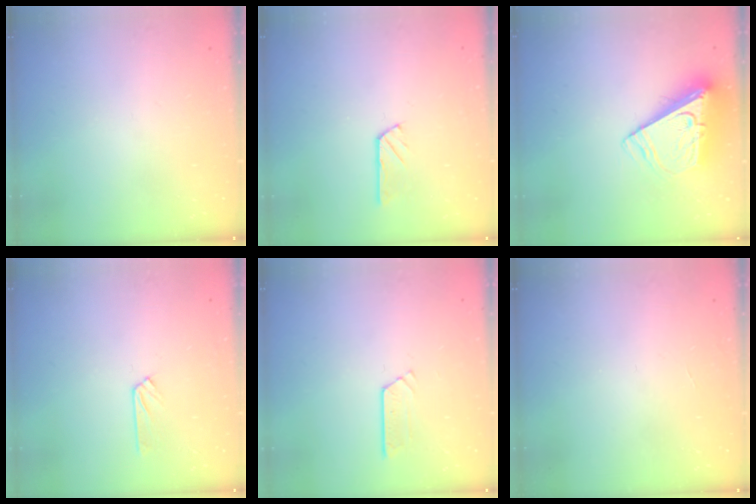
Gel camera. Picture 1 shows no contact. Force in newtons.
{"total": 2.7, "press": 2.7, "slide": 0.1}
{"total": 9.9, "press": 9.9, "slide": 1.3}
{"total": 4.5, "press": 4.4, "slide": 0.6}
{"total": 2.5, "press": 2.5, "slide": 0.2}
{"total": 0.0}